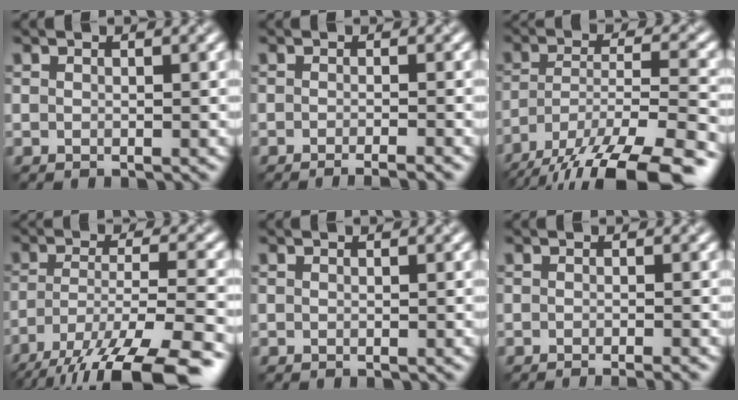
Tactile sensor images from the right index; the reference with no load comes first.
{"total": 3.3, "force": [-2.1, 0.8, 2.4], "torque": [-0.023, 0.006, -0.031]}
{"total": 15.7, "force": [-12.7, 4.8, 7.8], "torque": [-0.152, -0.025, -0.183]}
{"total": 14.0, "force": [-10.7, 4.5, 7.8], "torque": [-0.149, -0.025, -0.150]}
{"total": 0.0}
{"total": 2.4, "force": [-1.5, 0.6, 1.8], "torque": [-0.011, 0.003, -0.019]}